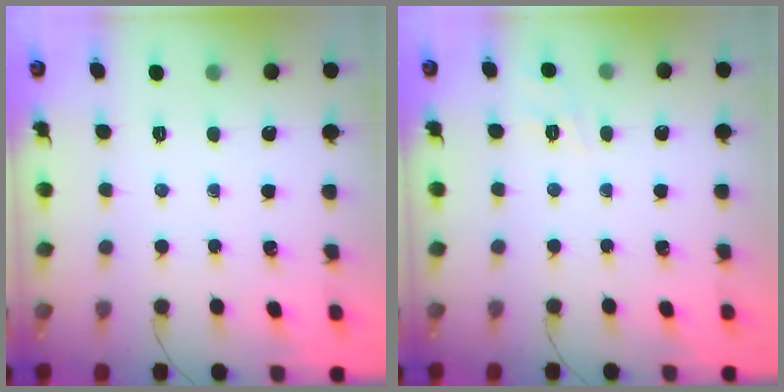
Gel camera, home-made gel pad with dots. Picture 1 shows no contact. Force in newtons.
{"total": 8.5, "press": 8.3, "slide": 1.7}